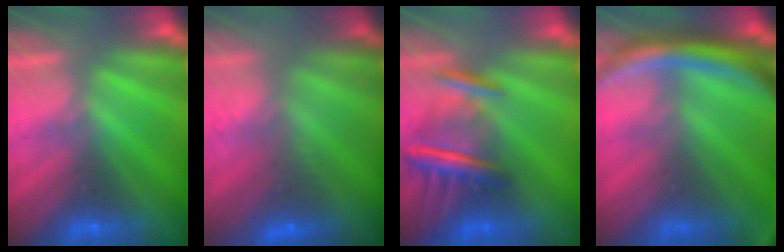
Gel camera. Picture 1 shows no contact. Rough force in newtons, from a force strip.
{"total": 2.7}
{"total": 8.6}
{"total": 9.4}